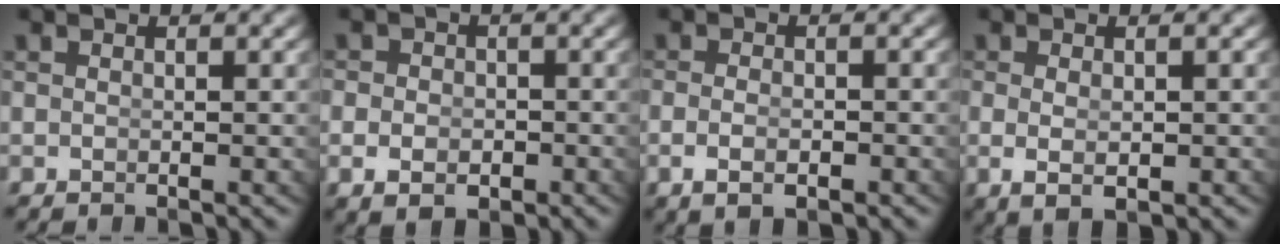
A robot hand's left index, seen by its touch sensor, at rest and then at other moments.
{"total": 2.9, "force": [-1.3, 2.1, 1.4], "torque": [-0.024, -0.020, -0.013]}
{"total": 2.4, "force": [-1.5, 0.7, 1.8], "torque": [-0.040, -0.012, -0.014]}
{"total": 2.6, "force": [-0.5, 0.8, 2.4], "torque": [-0.053, -0.019, 0.009]}